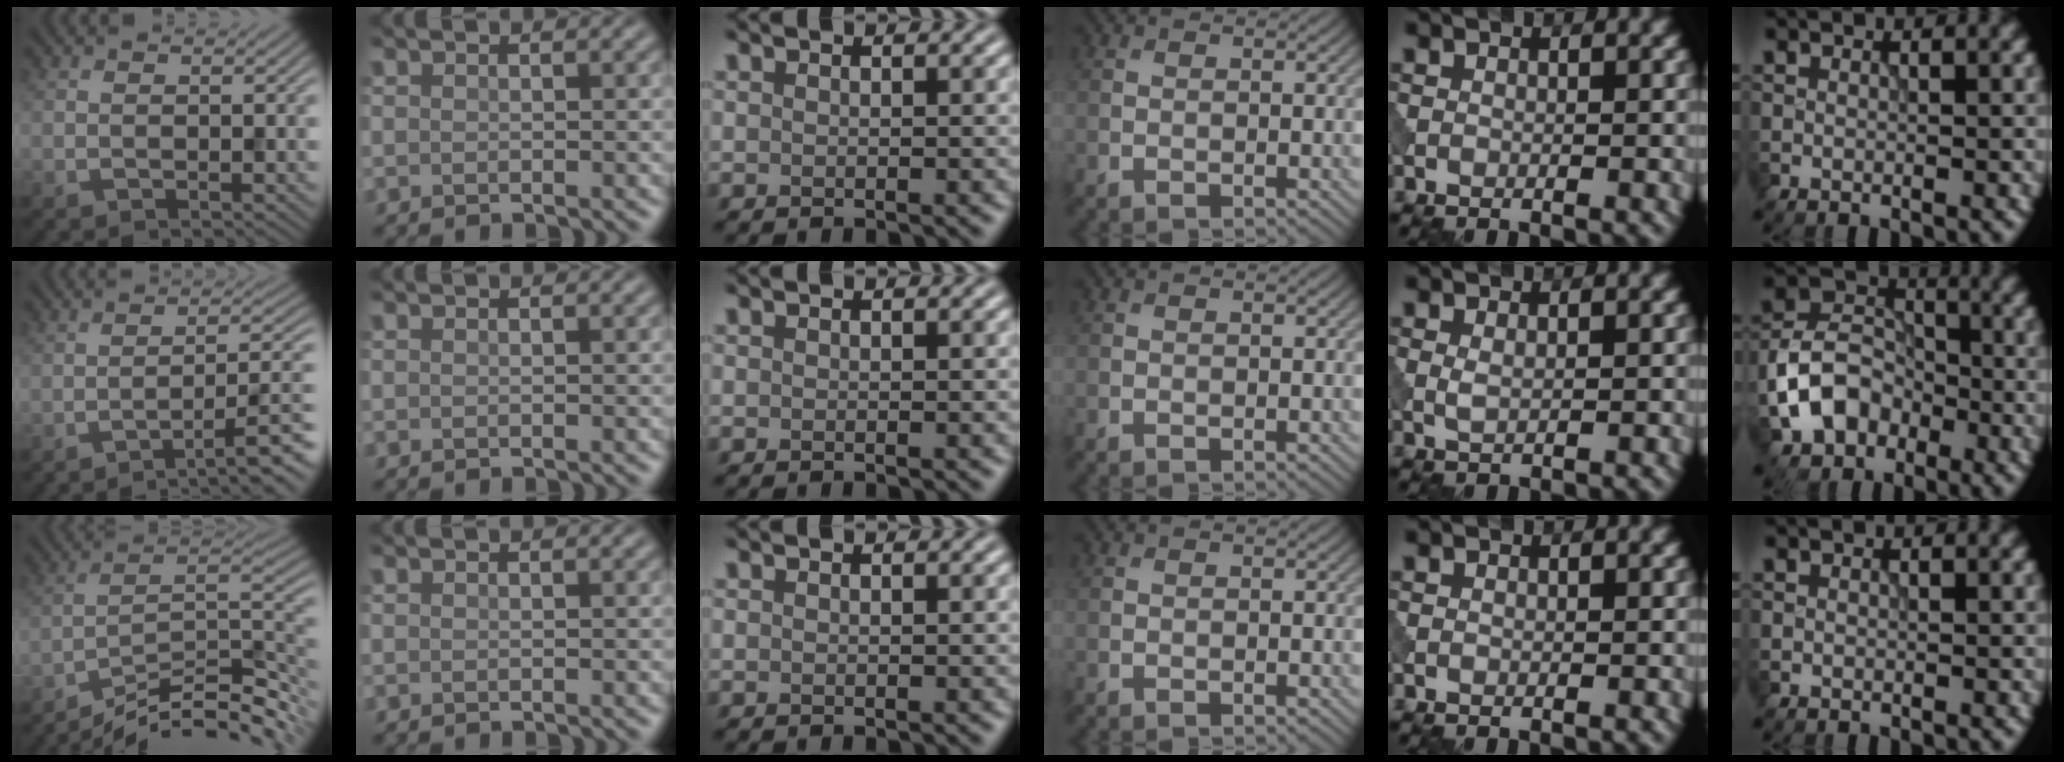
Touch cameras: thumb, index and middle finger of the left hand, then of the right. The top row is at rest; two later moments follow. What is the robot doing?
{"motion": "dispense", "object": "syringe"}